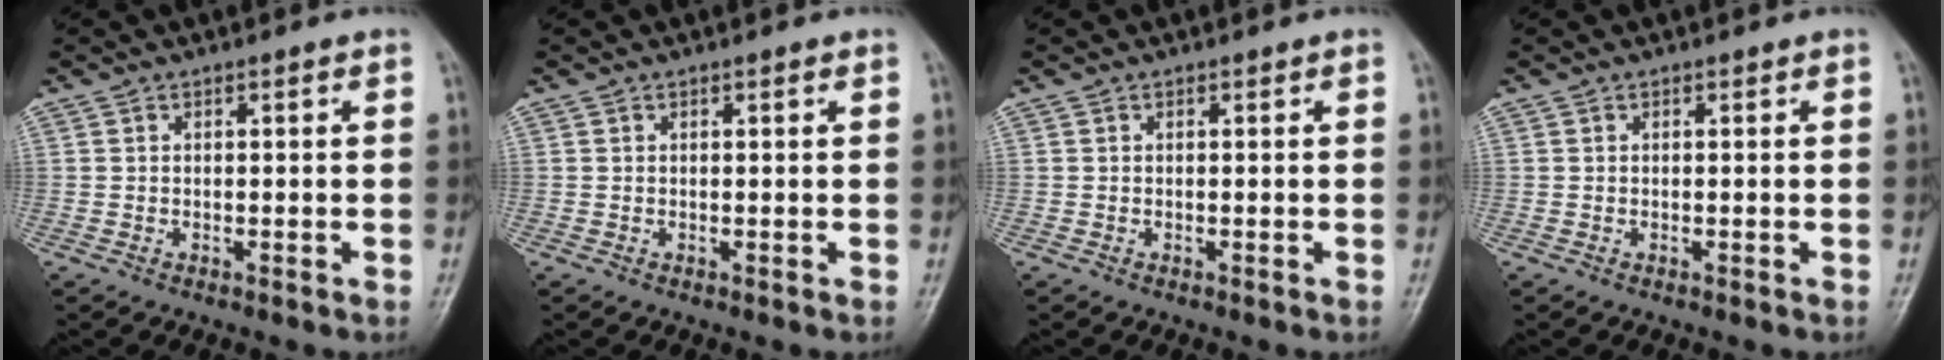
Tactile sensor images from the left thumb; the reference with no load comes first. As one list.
[{"total": 0.5, "force": [0.3, 0.1, 0.4], "torque": [-0.007, 0.000, 0.002]}, {"total": 0.0}, {"total": 0.0}]